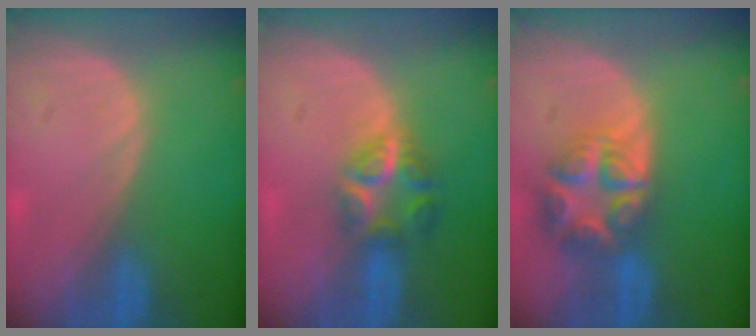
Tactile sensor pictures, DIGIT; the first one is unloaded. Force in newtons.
{"total": 6.1, "press": 5.5, "slide": 2.6}
{"total": 8.2, "press": 7.2, "slide": 4.1}